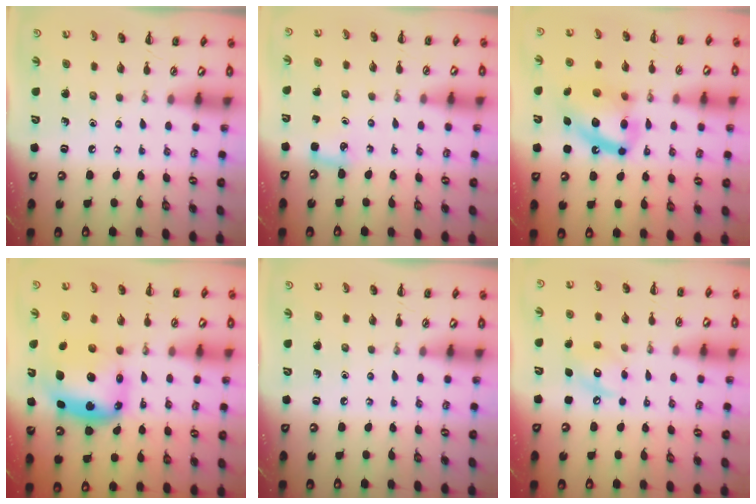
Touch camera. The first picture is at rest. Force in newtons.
{"total": 3.2, "press": 3.0, "slide": 1.0}
{"total": 15.8, "press": 15.6, "slide": 3.0}
{"total": 7.2, "press": 7.1, "slide": 1.7}
{"total": 0.0}
{"total": 8.4, "press": 8.3, "slide": 1.0}